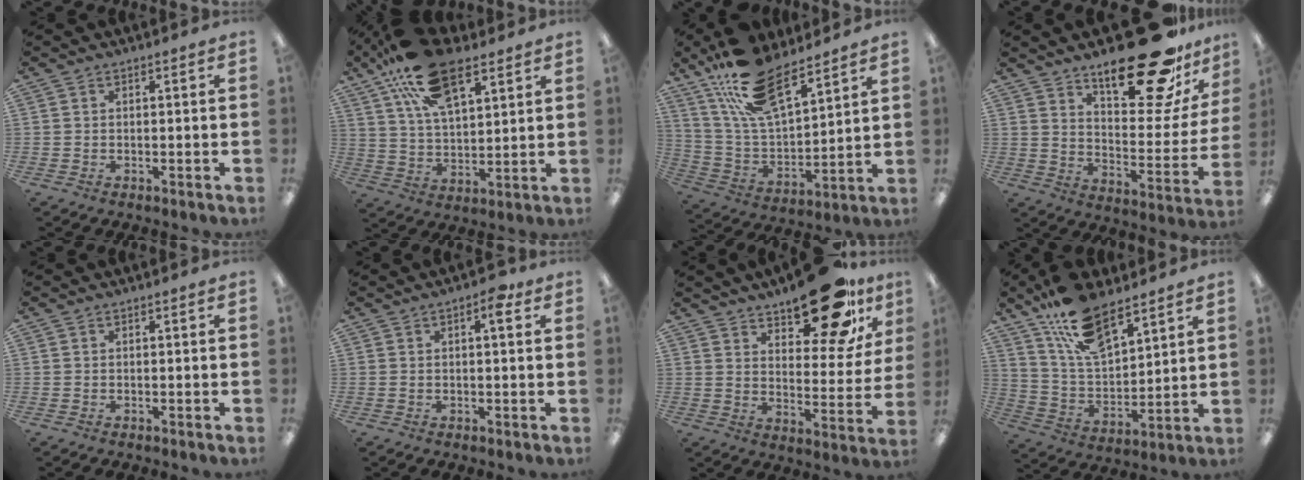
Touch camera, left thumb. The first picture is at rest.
{"total": 19.4, "force": [11.6, 9.3, 12.6], "torque": [-0.224, -0.037, 0.205]}
{"total": 19.7, "force": [14.3, 8.0, 11.1], "torque": [-0.217, -0.069, 0.257]}
{"total": 25.2, "force": [18.1, 8.9, 15.2], "torque": [-0.202, -0.122, 0.295]}
{"total": 0.0}
{"total": 4.1, "force": [1.7, 1.4, 3.4], "torque": [-0.040, -0.006, 0.020]}
{"total": 20.2, "force": [14.1, 8.3, 11.8], "torque": [-0.156, -0.087, 0.233]}
{"total": 17.2, "force": [12.1, 7.2, 9.9], "torque": [-0.188, -0.056, 0.218]}